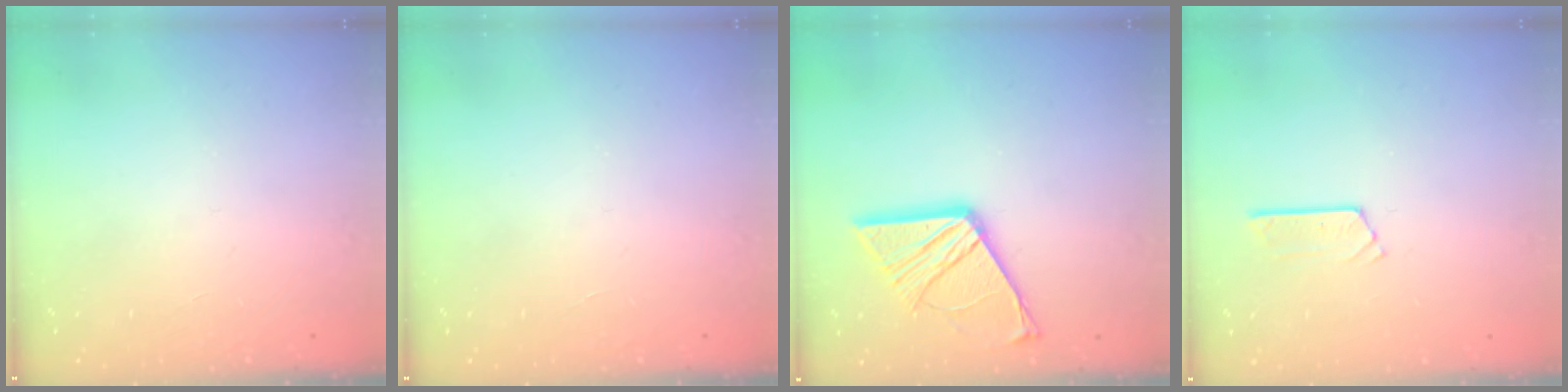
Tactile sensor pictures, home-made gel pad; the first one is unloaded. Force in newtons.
{"total": 0.0}
{"total": 14.5, "press": 14.5, "slide": 1.1}
{"total": 2.7, "press": 2.7, "slide": 0.2}